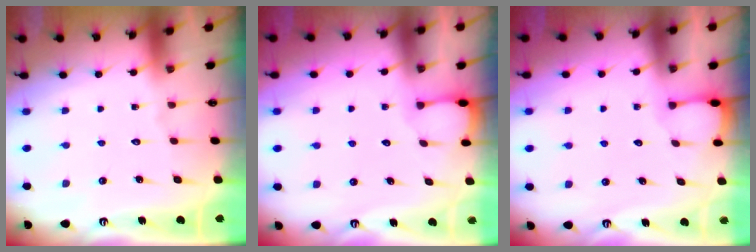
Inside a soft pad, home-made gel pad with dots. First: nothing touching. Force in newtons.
{"total": 1.0, "press": 0.9, "slide": 0.1}
{"total": 1.0, "press": 0.9, "slide": 0.1}